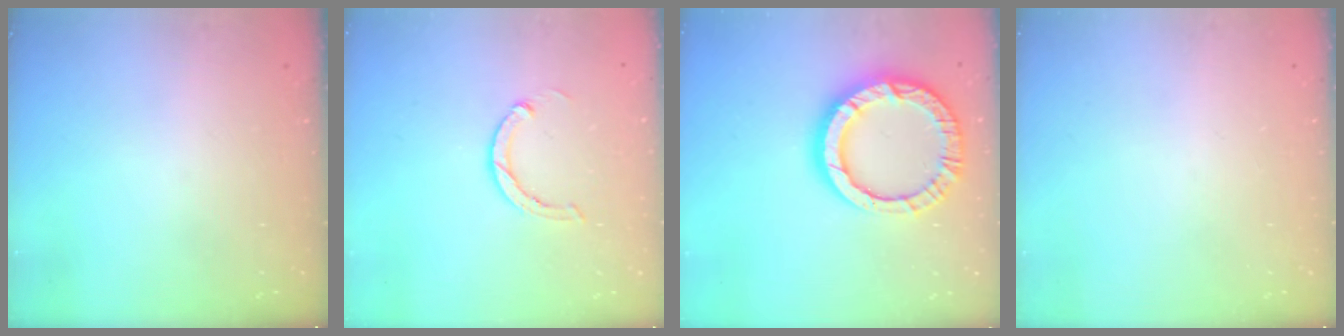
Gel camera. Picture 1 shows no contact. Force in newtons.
{"total": 3.1, "press": 3.1, "slide": 0.1}
{"total": 16.2, "press": 16.1, "slide": 1.6}
{"total": 0.0}